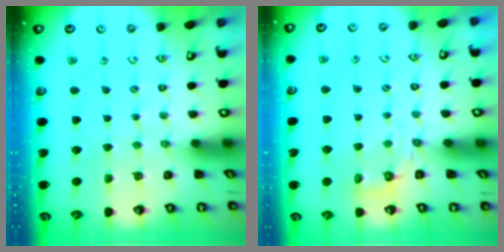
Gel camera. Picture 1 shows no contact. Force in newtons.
{"total": 2.7, "press": 1.4, "slide": 2.3}